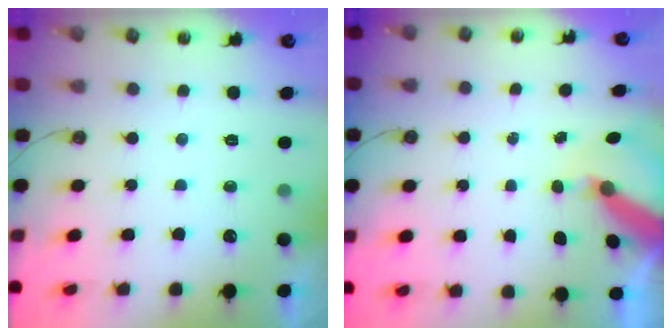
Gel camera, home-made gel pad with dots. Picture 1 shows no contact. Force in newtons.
{"total": 8.3, "press": 8.3, "slide": 0.8}